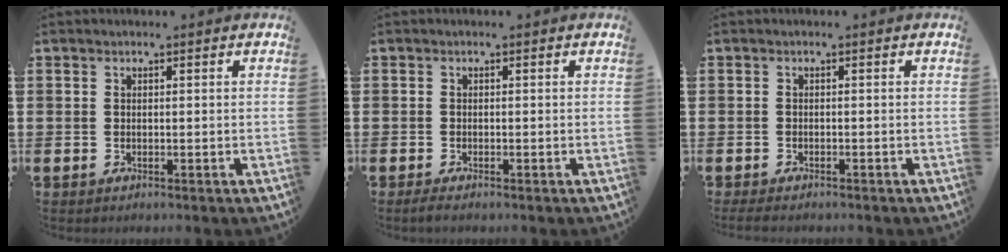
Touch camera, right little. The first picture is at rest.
{"total": 0.7, "force": [-0.4, 0.1, 0.6], "torque": [-0.010, -0.002, -0.008]}
{"total": 0.8, "force": [-0.7, 0.2, 0.4], "torque": [-0.008, -0.002, -0.014]}